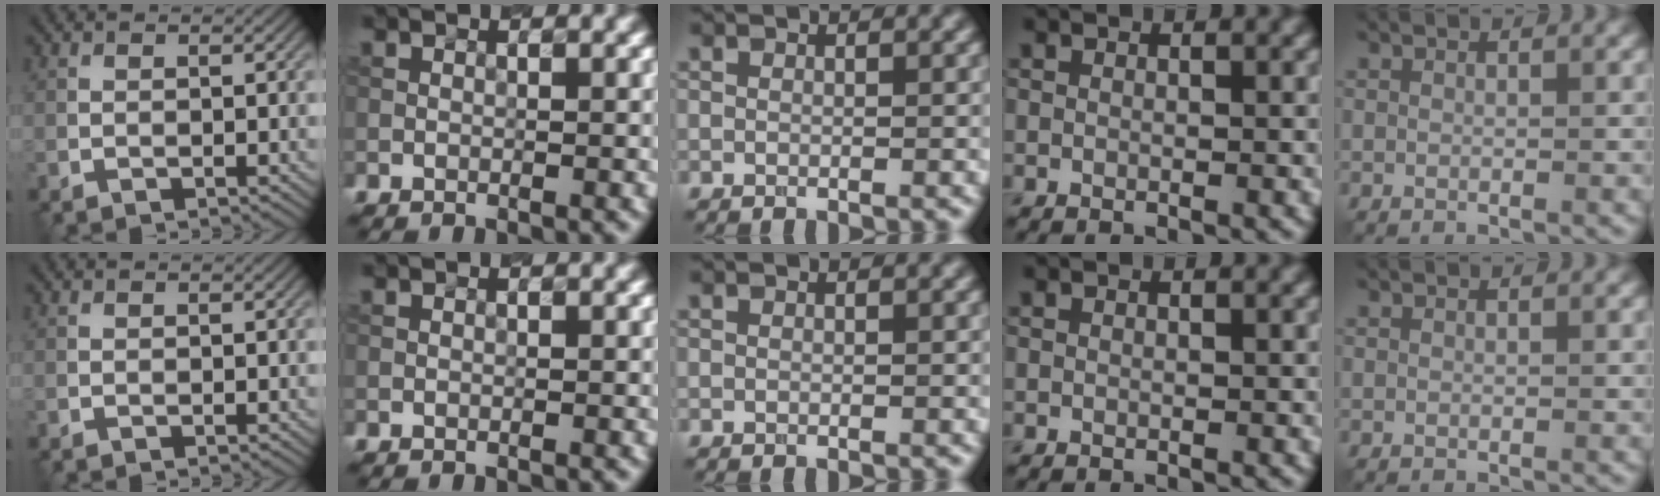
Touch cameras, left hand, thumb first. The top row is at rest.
{}